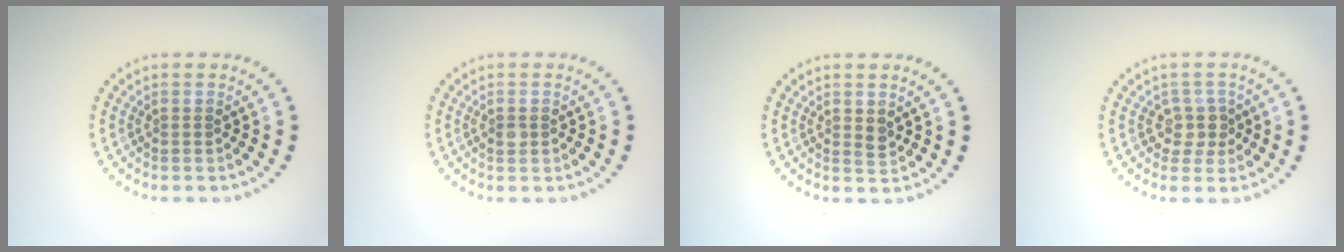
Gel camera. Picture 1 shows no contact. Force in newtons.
{"total": 1.0, "press": 1.0, "slide": 0.0}
{"total": 1.1, "press": 1.0, "slide": 0.3}
{"total": 2.1, "press": 1.7, "slide": 1.2}